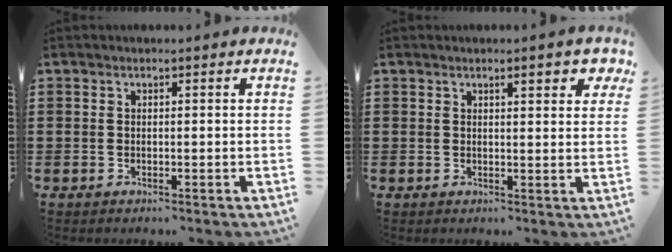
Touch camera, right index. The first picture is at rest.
{"total": 3.0, "force": [1.6, 0.7, 2.4], "torque": [-0.034, -0.001, 0.023]}